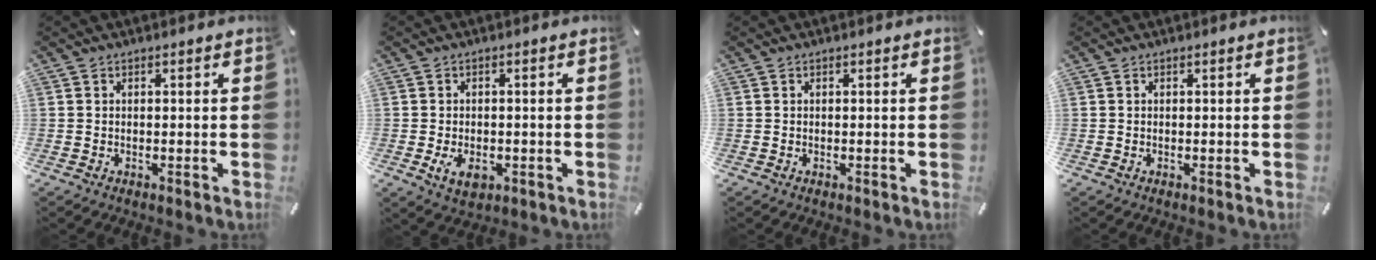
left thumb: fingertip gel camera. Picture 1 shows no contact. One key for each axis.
{"total": 4.1, "fx": -1.2, "fy": 2.7, "fz": 2.8, "tx": -0.052, "ty": -0.001, "tz": -0.024}
{"total": 0.0}
{"total": 0.0}